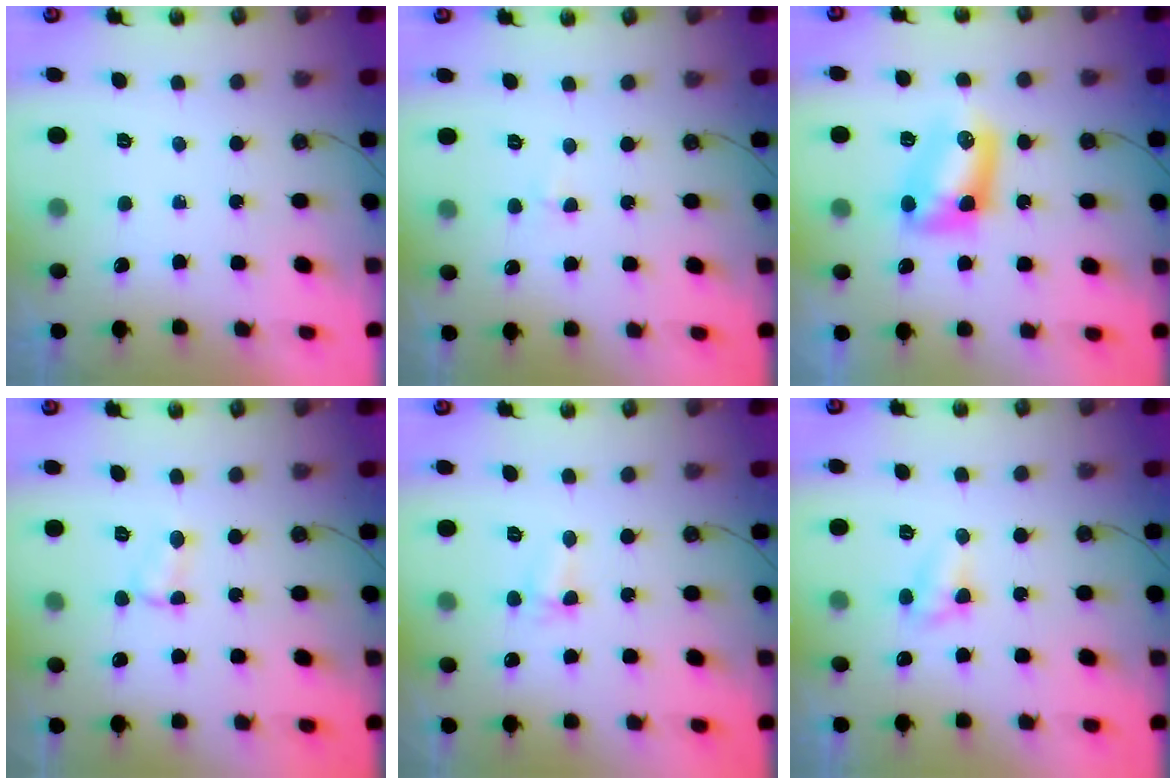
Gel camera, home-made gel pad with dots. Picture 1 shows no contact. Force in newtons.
{"total": 4.2, "press": 2.3, "slide": 3.5}
{"total": 9.4, "press": 9.2, "slide": 1.6}
{"total": 3.4, "press": 3.3, "slide": 0.3}
{"total": 2.8, "press": 2.6, "slide": 1.0}
{"total": 4.7, "press": 4.7, "slide": 0.6}